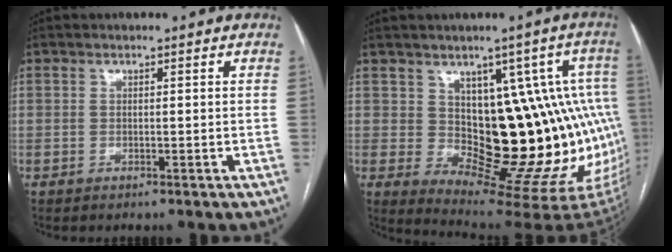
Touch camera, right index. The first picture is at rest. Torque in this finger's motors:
{"motor_torque": [1.76, -0.37, 0.50, 0.07]}